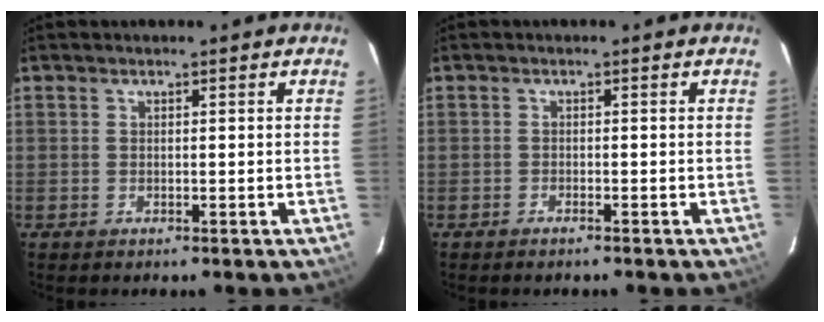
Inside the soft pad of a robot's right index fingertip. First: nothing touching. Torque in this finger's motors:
{"motor_torque": [-0.17, -0.24, -0.02, -0.01]}